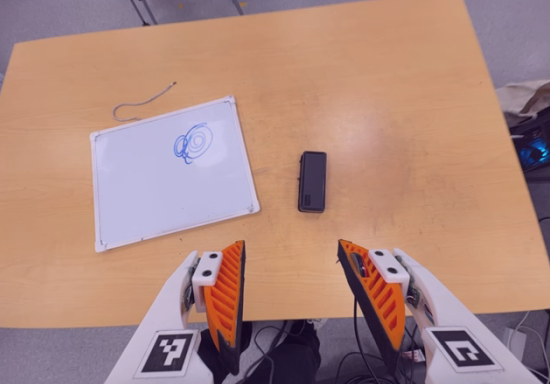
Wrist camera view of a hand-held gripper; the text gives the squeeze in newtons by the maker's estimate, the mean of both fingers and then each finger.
{"total": 0.0}